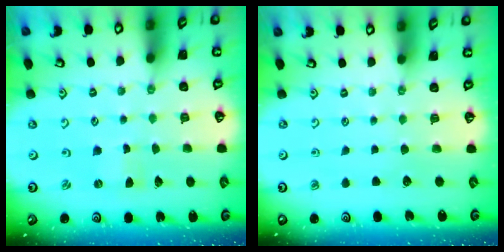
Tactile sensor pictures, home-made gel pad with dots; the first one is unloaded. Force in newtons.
{"total": 0.0}